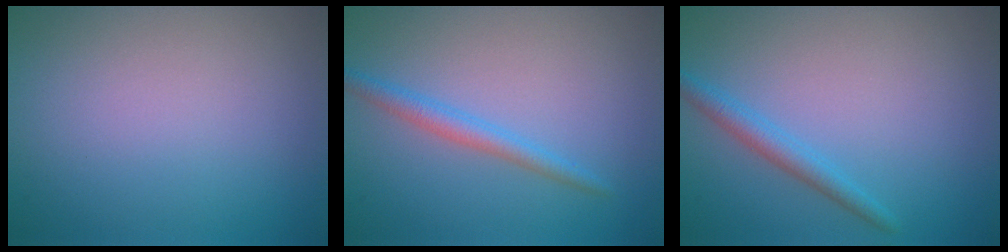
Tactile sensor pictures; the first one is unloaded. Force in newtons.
{"total": 2.0, "press": 2.0, "slide": 0.1}
{"total": 2.0, "press": 2.0, "slide": 0.0}